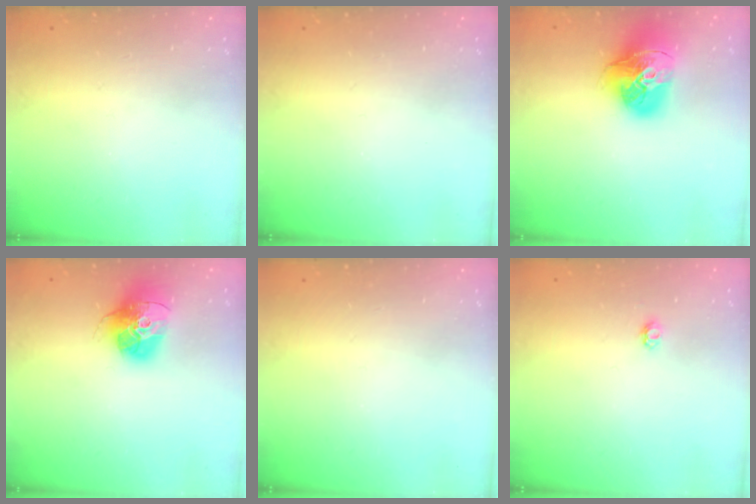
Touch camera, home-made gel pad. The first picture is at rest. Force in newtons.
{"total": 0.0}
{"total": 19.2, "press": 19.1, "slide": 2.2}
{"total": 15.6, "press": 15.5, "slide": 1.4}
{"total": 0.0}
{"total": 2.9, "press": 2.9, "slide": 0.4}